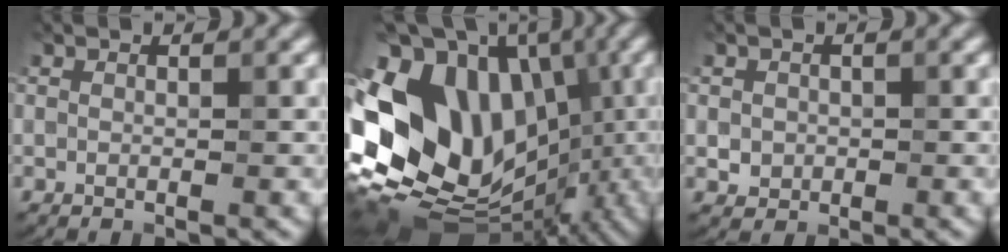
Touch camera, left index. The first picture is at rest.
{"total": 18.9, "force": [-1.2, 14.5, 12.0], "torque": [-0.205, 0.004, 0.001]}
{"total": 1.4, "force": [0.0, 1.4, 0.5], "torque": [-0.003, -0.005, -0.001]}